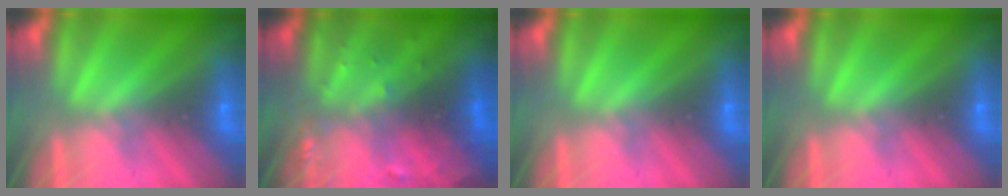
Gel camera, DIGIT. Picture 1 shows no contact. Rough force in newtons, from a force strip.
{"total": 6.3}
{"total": 0.0}
{"total": 0.0}